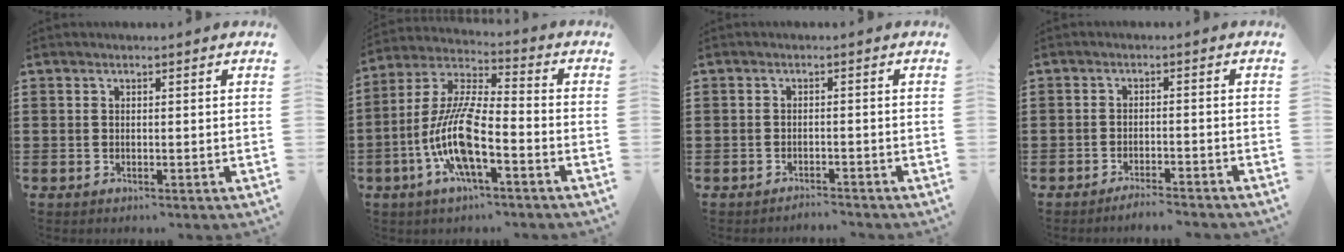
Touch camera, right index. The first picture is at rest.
{"total": 11.5, "force": [-4.6, 3.1, 10.1], "torque": [-0.228, -0.007, -0.092]}
{"total": 1.7, "force": [-1.7, 0.0, -0.1], "torque": [-0.004, 0.003, -0.037]}
{"total": 2.6, "force": [-2.5, -0.1, 0.4], "torque": [-0.010, 0.001, -0.051]}